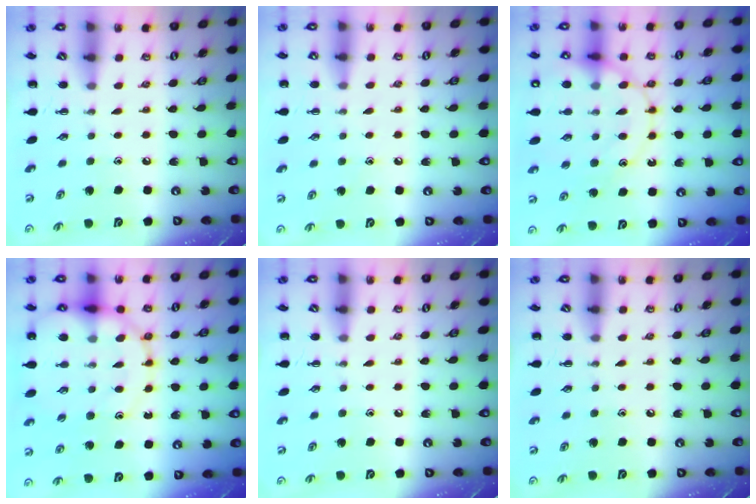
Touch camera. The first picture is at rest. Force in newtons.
{"total": 5.6, "press": 5.3, "slide": 1.9}
{"total": 16.5, "press": 16.3, "slide": 2.2}
{"total": 15.2, "press": 14.9, "slide": 2.8}
{"total": 0.0}
{"total": 0.0}